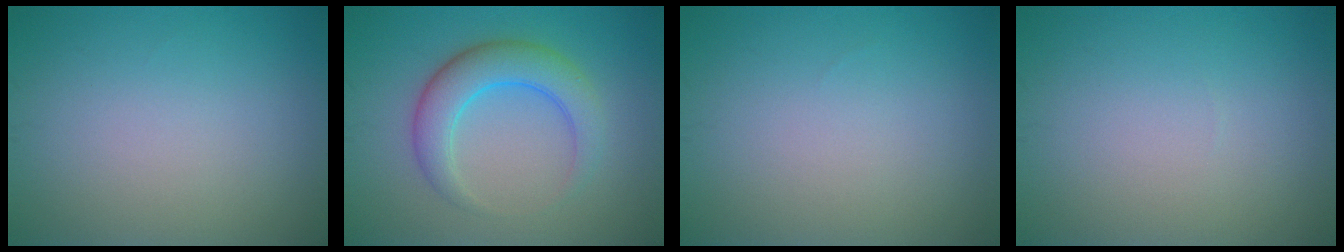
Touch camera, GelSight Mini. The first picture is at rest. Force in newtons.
{"total": 4.1, "press": 4.1, "slide": 0.1}
{"total": 0.0}
{"total": 0.0}